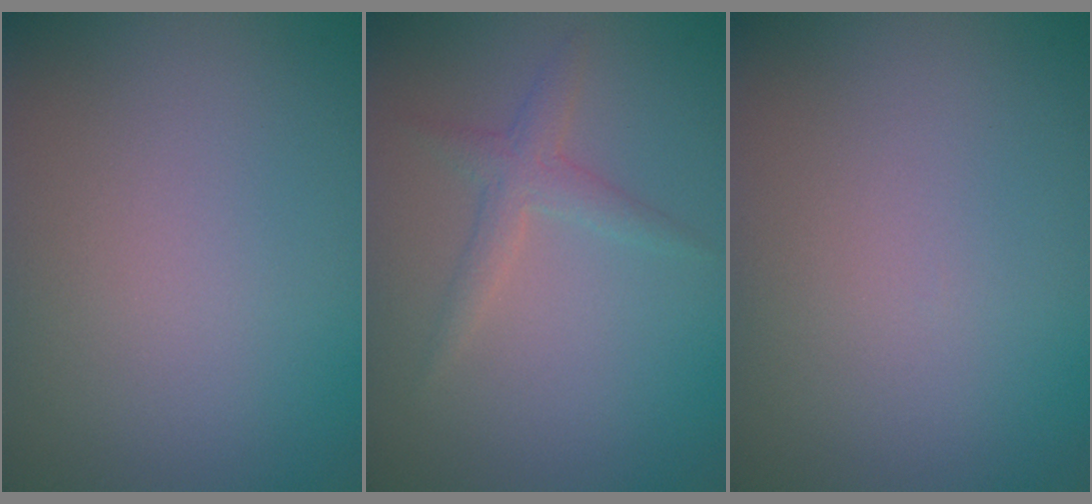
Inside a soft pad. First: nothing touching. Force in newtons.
{"total": 1.8, "press": 1.8, "slide": 0.1}
{"total": 0.0}